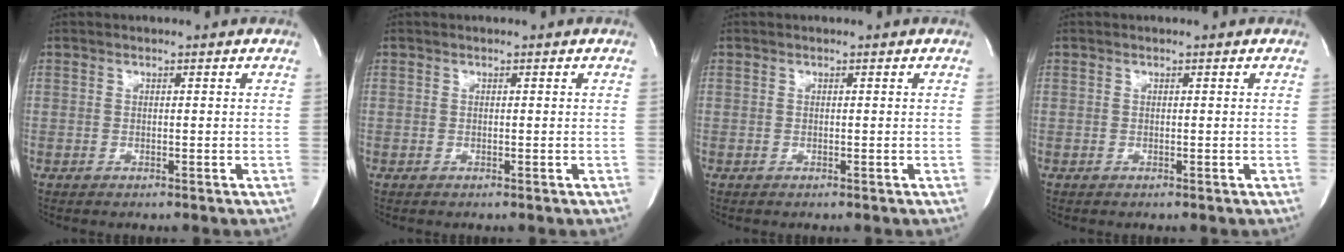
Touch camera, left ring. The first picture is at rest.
{"total": 0.0}
{"total": 0.0}
{"total": 0.0}